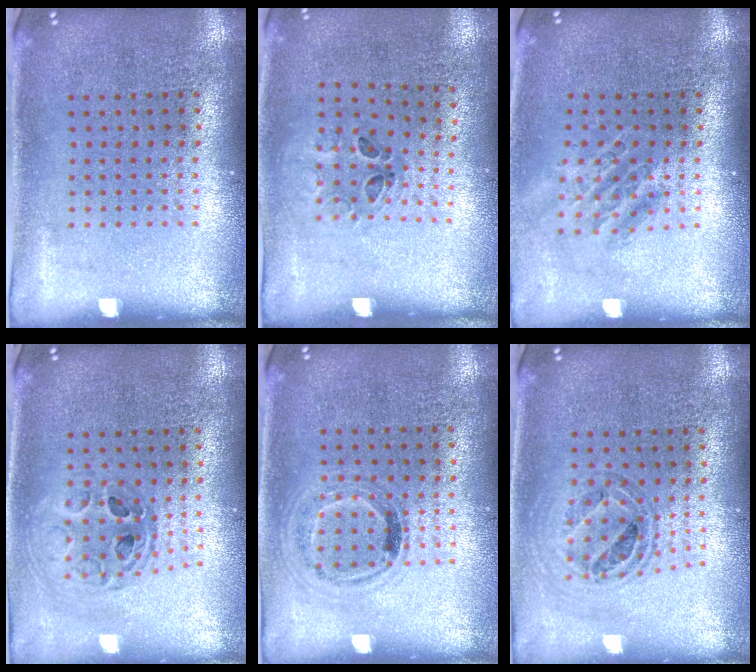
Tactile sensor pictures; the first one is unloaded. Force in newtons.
{"total": 1.2, "press": 0.7, "slide": 1.0}
{"total": 1.4, "press": 1.1, "slide": 0.9}
{"total": 0.7, "press": 0.7, "slide": 0.1}
{"total": 0.9, "press": 0.9, "slide": 0.3}
{"total": 0.7, "press": 0.7, "slide": 0.0}